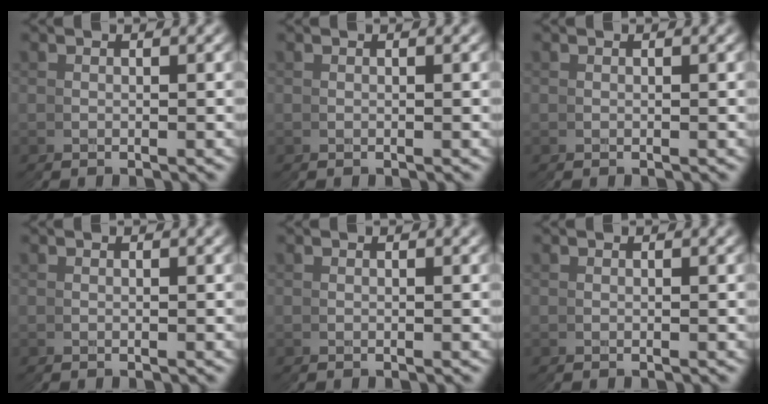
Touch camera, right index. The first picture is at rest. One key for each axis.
{"total": 0.0}
{"total": 0.0}
{"total": 0.0}
{"total": 0.0}
{"total": 0.0}